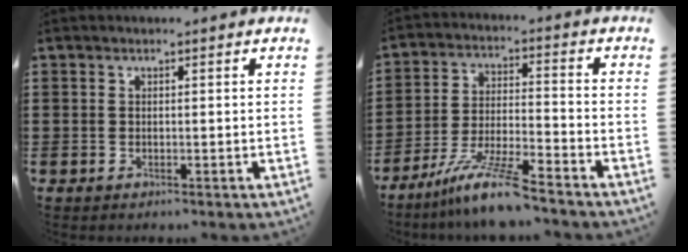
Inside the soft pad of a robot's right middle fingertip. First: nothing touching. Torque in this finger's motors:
{"motor_torque": [1.40, -0.74, 0.27, 0.21]}